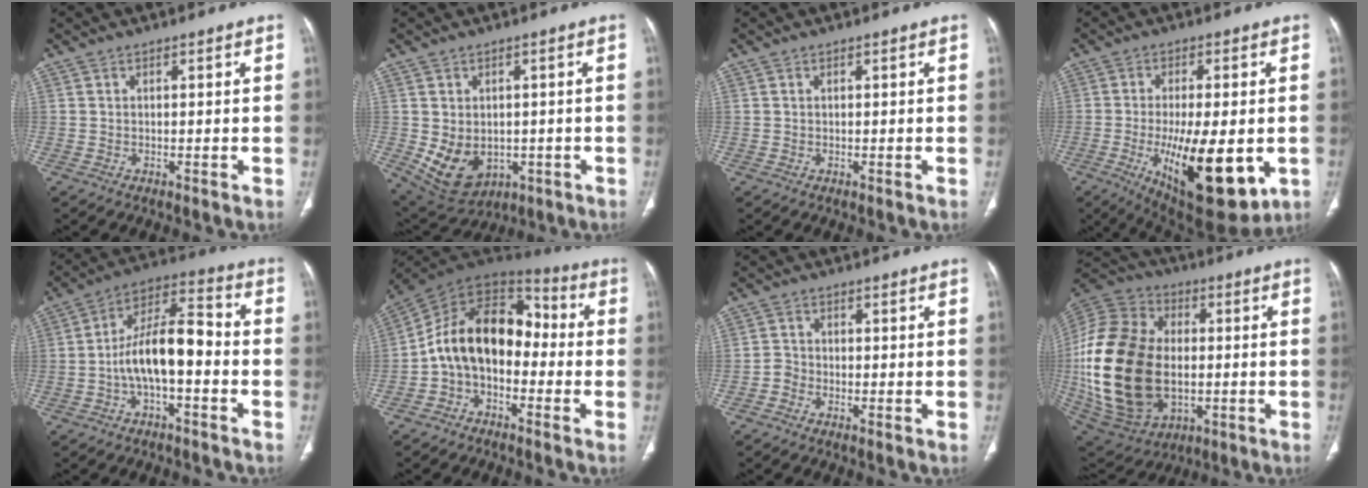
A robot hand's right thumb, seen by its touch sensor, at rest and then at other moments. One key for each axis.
{"total": 10.4, "fx": -1.9, "fy": 8.0, "fz": 6.4, "tx": -0.090, "ty": -0.003, "tz": -0.001}
{"total": 0.0}
{"total": 20.2, "fx": -4.9, "fy": 7.7, "fz": 18.0, "tx": -0.274, "ty": -0.022, "tz": -0.054}
{"total": 12.6, "fx": -2.8, "fy": 5.5, "fz": 11.0, "tx": -0.191, "ty": 0.048, "tz": -0.054}
{"total": 14.7, "fx": -2.5, "fy": 10.0, "fz": 10.5, "tx": -0.152, "ty": 0.073, "tz": -0.058}
{"total": 2.0, "fx": -1.2, "fy": 1.4, "fz": 0.8, "tx": -0.011, "ty": 0.004, "tz": -0.031}
{"total": 31.1, "fx": -2.1, "fy": 20.8, "fz": 23.1, "tx": -0.482, "ty": -0.001, "tz": -0.012}